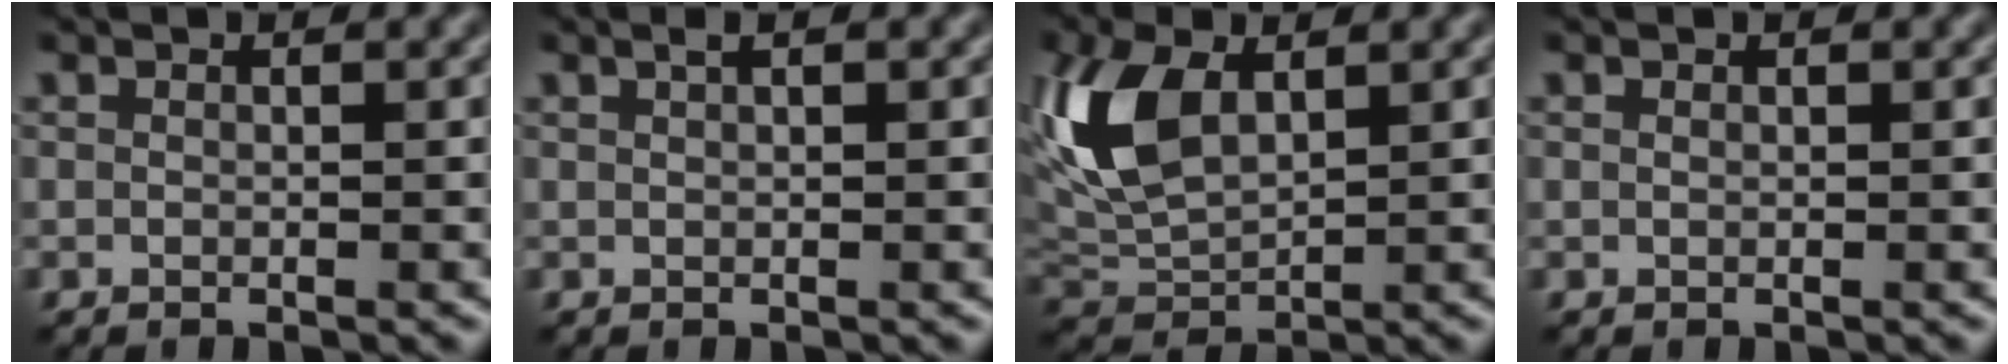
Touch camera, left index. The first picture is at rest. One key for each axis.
{"total": 0.8, "fx": 0.5, "fy": 0.2, "fz": 0.6, "tx": -0.011, "ty": 0.002, "tz": 0.009}
{"total": 7.3, "fx": 2.1, "fy": 4.1, "fz": 5.7, "tx": -0.135, "ty": 0.009, "tz": 0.035}
{"total": 0.0}